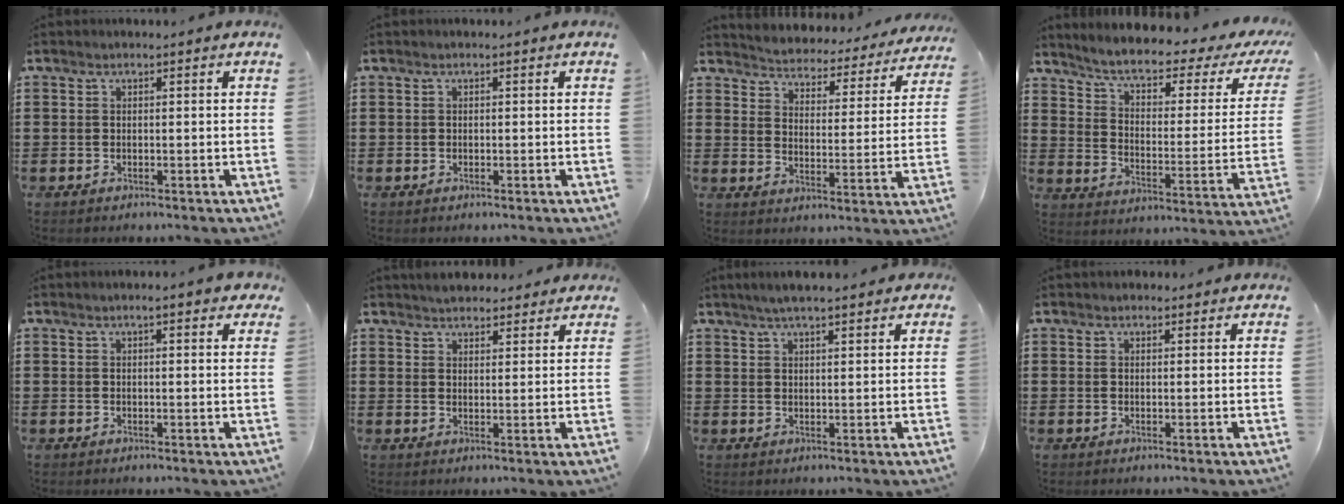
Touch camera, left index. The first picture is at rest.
{"total": 0.0}
{"total": 3.6, "force": [3.6, 0.0, -0.3], "torque": [-0.020, -0.039, 0.055]}
{"total": 5.0, "force": [3.4, 0.9, 3.5], "torque": [-0.085, -0.025, 0.049]}
{"total": 2.5, "force": [1.7, 0.3, 1.9], "torque": [-0.040, 0.003, 0.030]}
{"total": 3.1, "force": [2.9, 0.9, 0.2], "torque": [-0.012, 0.000, 0.057]}
{"total": 3.8, "force": [3.1, 0.6, 2.1], "torque": [-0.047, 0.005, 0.056]}
{"total": 1.7, "force": [1.6, 0.5, 0.3], "torque": [-0.008, 0.004, 0.030]}